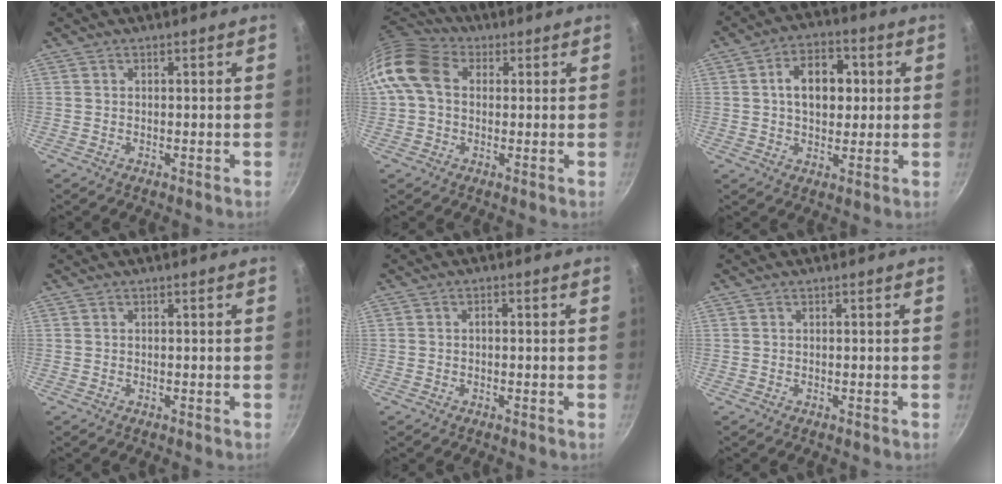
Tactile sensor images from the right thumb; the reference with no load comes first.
{"total": 11.9, "force": [1.8, 8.9, 7.6], "torque": [-0.131, 0.022, 0.014]}
{"total": 10.3, "force": [1.6, 7.0, 7.3], "torque": [-0.083, 0.009, 0.017]}
{"total": 0.0}
{"total": 0.9, "force": [-0.2, 0.6, 0.7], "torque": [-0.013, 0.006, -0.004]}
{"total": 0.0}